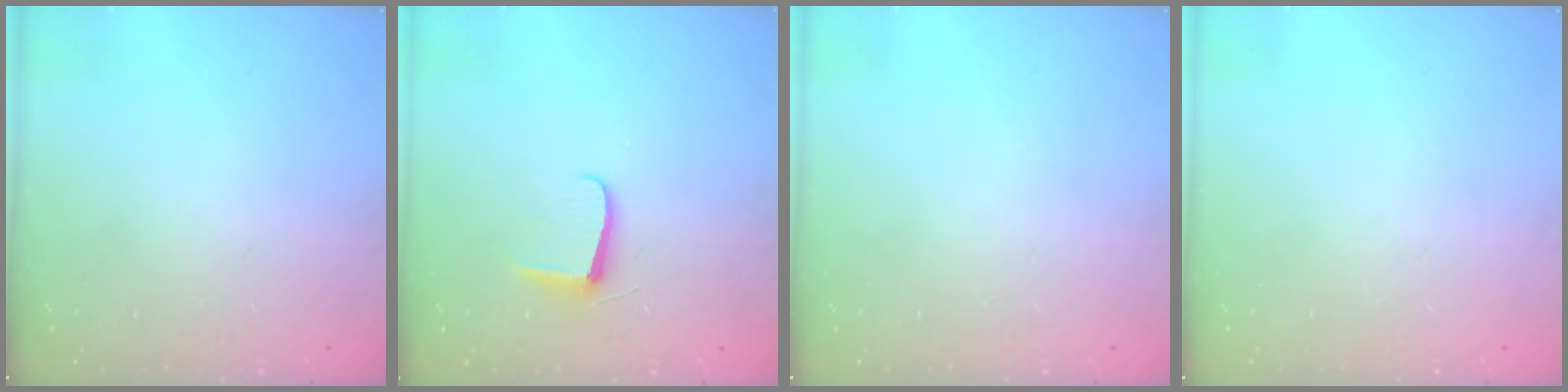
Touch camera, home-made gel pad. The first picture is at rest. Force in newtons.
{"total": 6.2, "press": 6.2, "slide": 0.7}
{"total": 0.0}
{"total": 0.0}